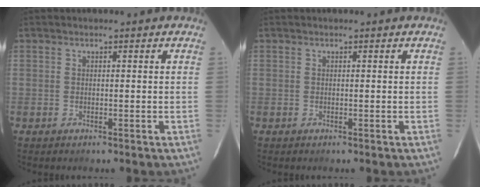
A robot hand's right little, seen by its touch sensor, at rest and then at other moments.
{"total": 0.0}